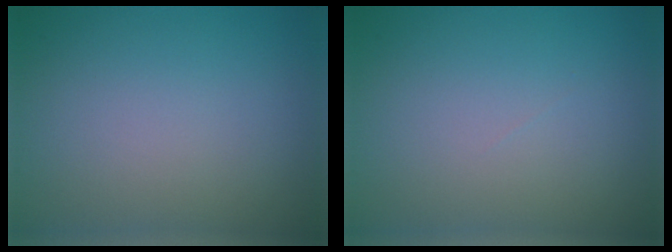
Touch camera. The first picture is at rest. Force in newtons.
{"total": 0.0}